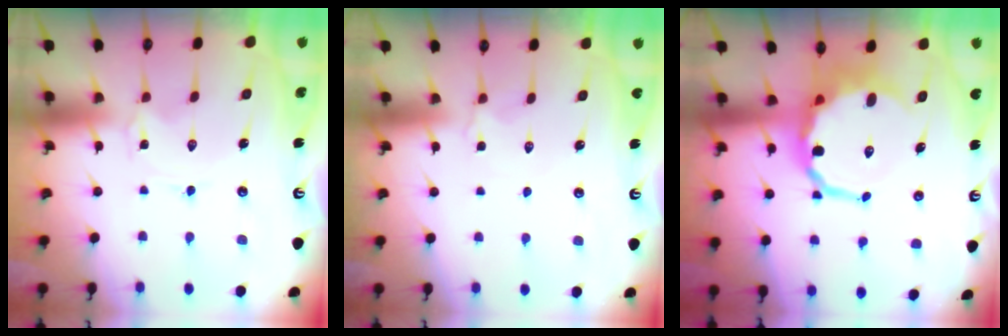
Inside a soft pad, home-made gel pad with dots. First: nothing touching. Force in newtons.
{"total": 2.1, "press": 2.0, "slide": 0.8}
{"total": 9.3, "press": 9.0, "slide": 2.3}